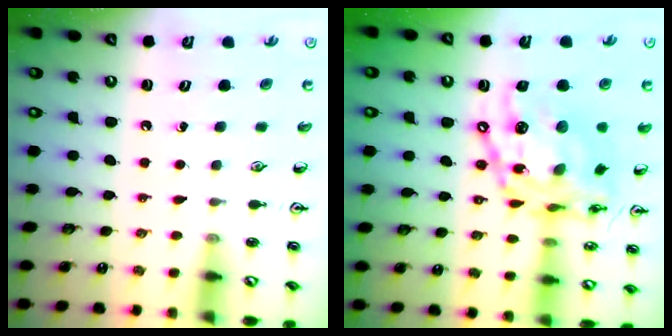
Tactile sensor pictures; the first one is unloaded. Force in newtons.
{"total": 20.0, "press": 19.9, "slide": 1.8}